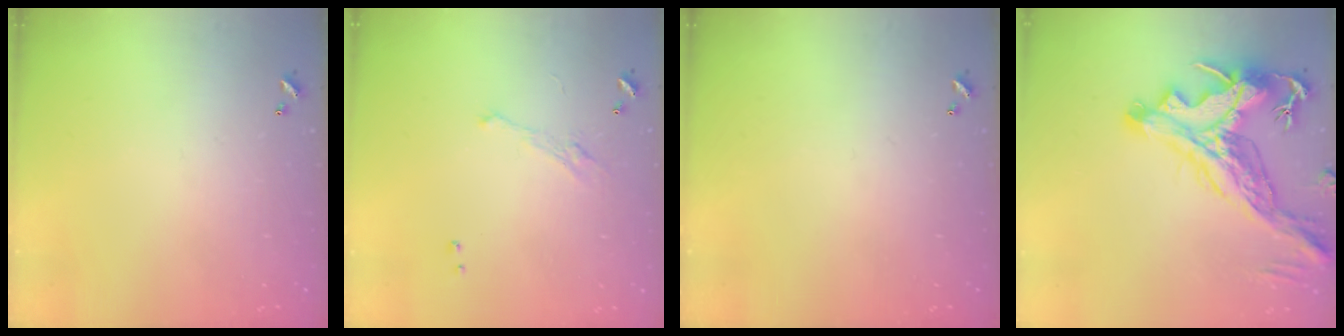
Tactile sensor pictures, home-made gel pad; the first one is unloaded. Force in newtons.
{"total": 2.0, "press": 1.9, "slide": 0.7}
{"total": 0.0}
{"total": 9.1, "press": 8.9, "slide": 2.0}